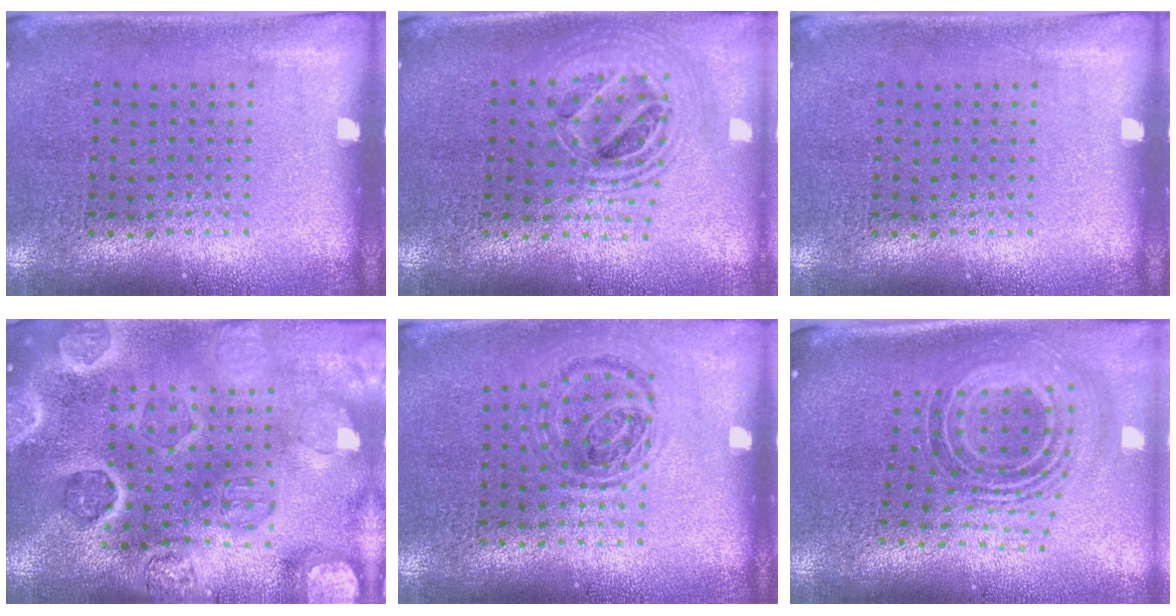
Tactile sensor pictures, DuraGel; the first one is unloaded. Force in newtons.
{"total": 2.1, "press": 1.7, "slide": 1.2}
{"total": 0.0}
{"total": 5.4, "press": 4.6, "slide": 2.9}
{"total": 1.0, "press": 0.9, "slide": 0.2}
{"total": 1.7, "press": 1.3, "slide": 1.0}